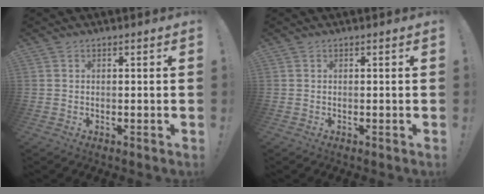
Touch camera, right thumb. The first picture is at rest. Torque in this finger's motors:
{"motor_torque": [0.00, 0.00, 0.00, 0.00, 0.06]}